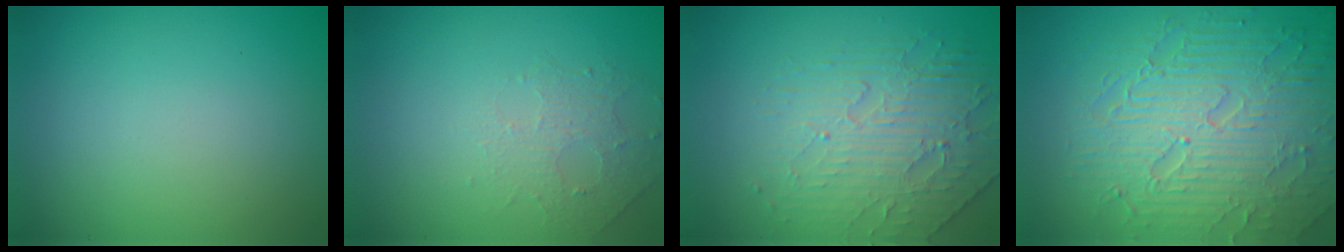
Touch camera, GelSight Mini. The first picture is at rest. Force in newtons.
{"total": 1.5, "press": 1.0, "slide": 1.1}
{"total": 4.0, "press": 3.6, "slide": 1.6}
{"total": 9.0, "press": 6.2, "slide": 6.6}